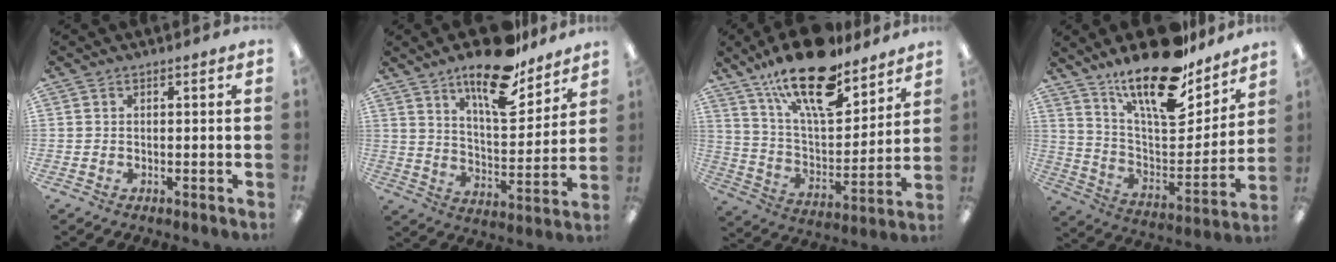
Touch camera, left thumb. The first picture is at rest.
{"total": 18.3, "force": [13.5, 6.5, 10.6], "torque": [-0.162, -0.081, 0.224]}
{"total": 22.3, "force": [15.7, 8.5, 13.5], "torque": [-0.226, -0.090, 0.269]}
{"total": 22.0, "force": [16.8, 7.3, 12.2], "torque": [-0.202, -0.119, 0.289]}